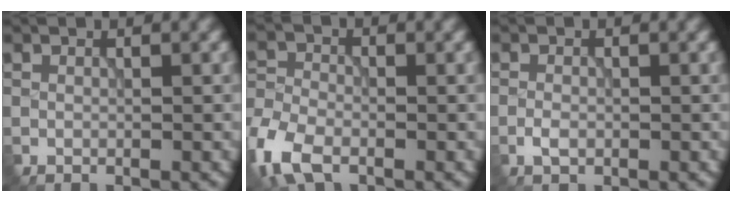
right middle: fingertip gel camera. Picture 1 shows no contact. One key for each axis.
{"total": 6.0, "fx": -3.4, "fy": 3.6, "fz": 3.5, "tx": -0.088, "ty": -0.010, "tz": -0.079}
{"total": 1.2, "fx": -0.6, "fy": 0.8, "fz": 0.8, "tx": -0.014, "ty": -0.001, "tz": -0.014}